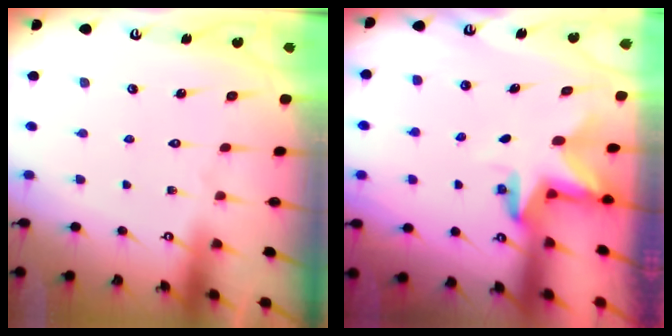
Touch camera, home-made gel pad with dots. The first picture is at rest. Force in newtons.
{"total": 2.9, "press": 2.9, "slide": 0.2}